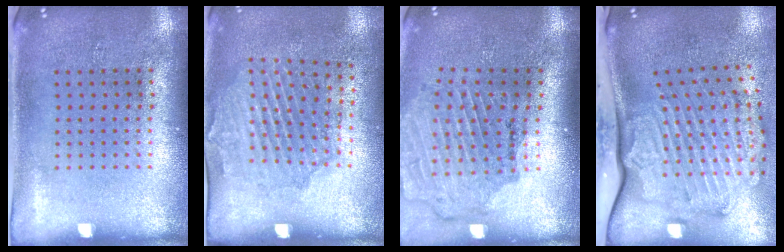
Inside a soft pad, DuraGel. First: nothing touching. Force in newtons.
{"total": 1.6, "press": 1.4, "slide": 0.8}
{"total": 1.7, "press": 1.7, "slide": 0.3}
{"total": 3.1, "press": 2.4, "slide": 1.9}